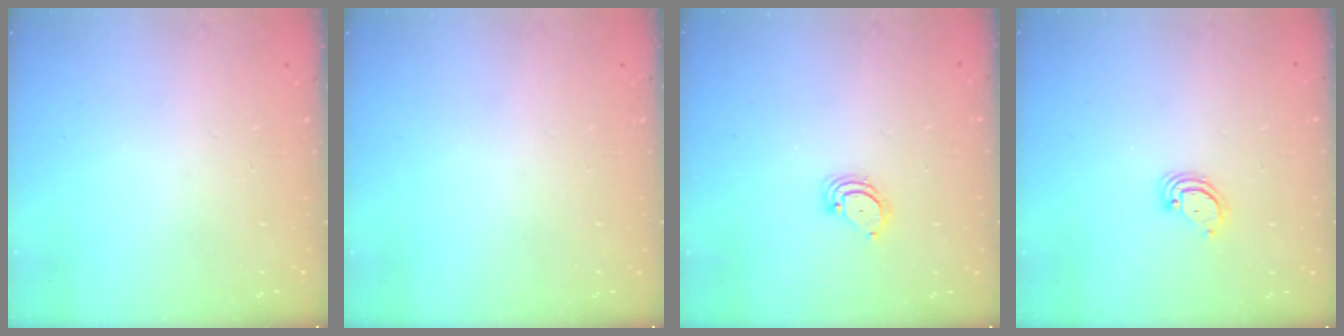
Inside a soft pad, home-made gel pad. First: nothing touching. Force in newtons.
{"total": 0.0}
{"total": 3.3, "press": 3.3, "slide": 0.3}
{"total": 3.5, "press": 3.5, "slide": 0.2}